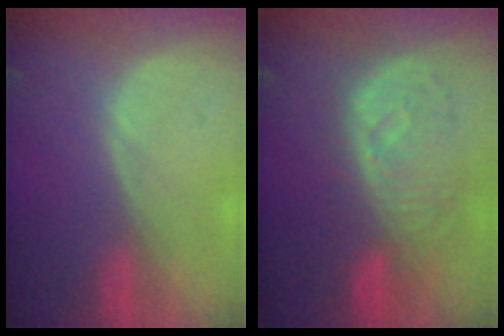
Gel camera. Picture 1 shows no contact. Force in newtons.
{"total": 9.8, "press": 9.0, "slide": 3.8}